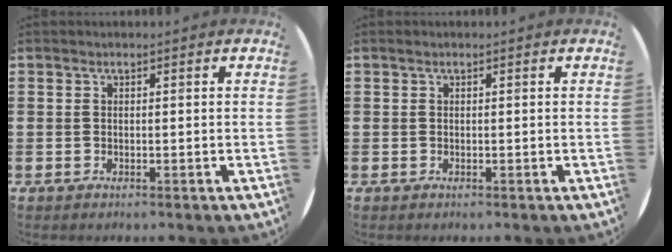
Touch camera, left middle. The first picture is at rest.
{"total": 0.0}